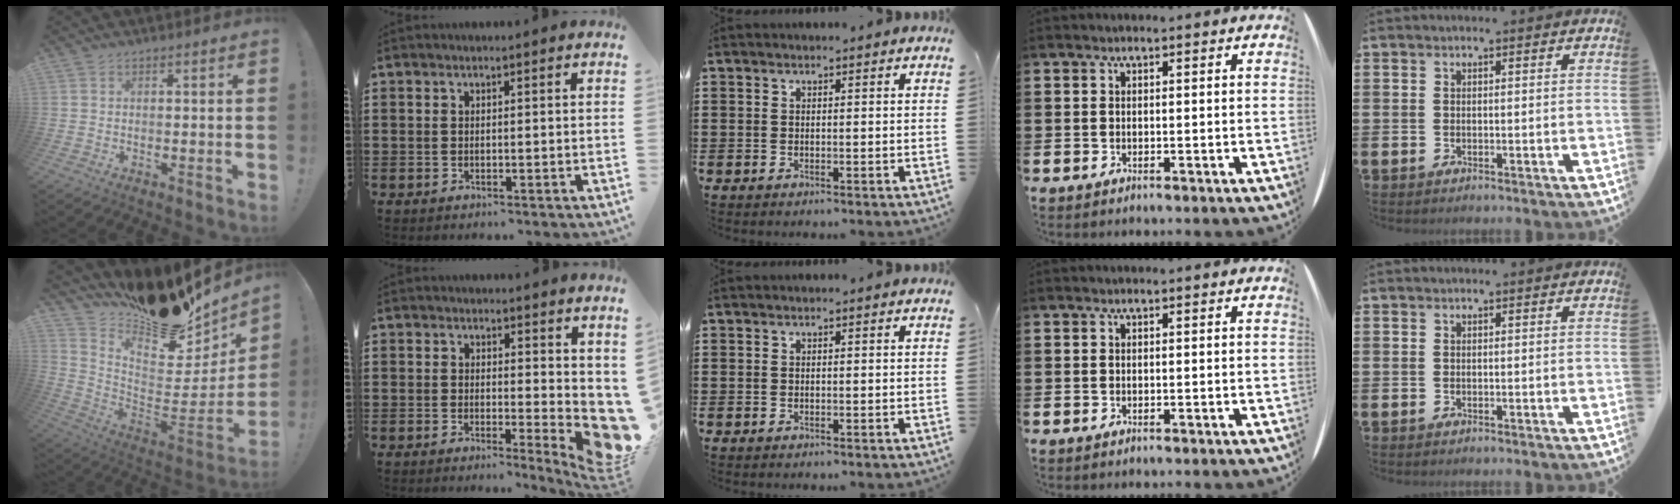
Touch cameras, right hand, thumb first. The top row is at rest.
{"thumb": {"total": 17.1, "force": [14.3, 5.9, 7.2], "torque": [-0.091, -0.133, 0.241]}, "index": {"total": 4.5, "force": [0.6, 2.7, 3.6], "torque": [-0.036, -0.019, 0.013]}}